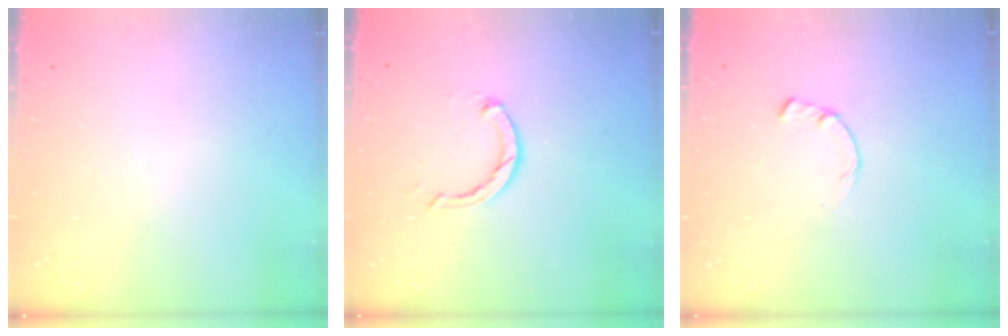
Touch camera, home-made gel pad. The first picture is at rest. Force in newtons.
{"total": 2.3, "press": 2.3, "slide": 0.3}
{"total": 1.7, "press": 1.7, "slide": 0.2}